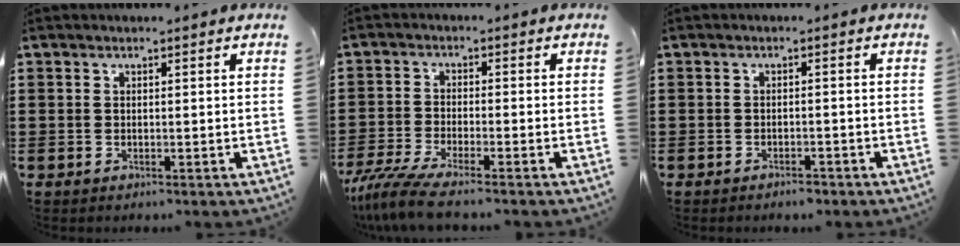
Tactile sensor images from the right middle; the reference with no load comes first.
{"total": 5.2, "force": [-4.4, 0.1, 2.8], "torque": [-0.082, -0.027, -0.090]}
{"total": 1.1, "force": [-1.1, 0.2, 0.3], "torque": [-0.009, -0.002, -0.022]}